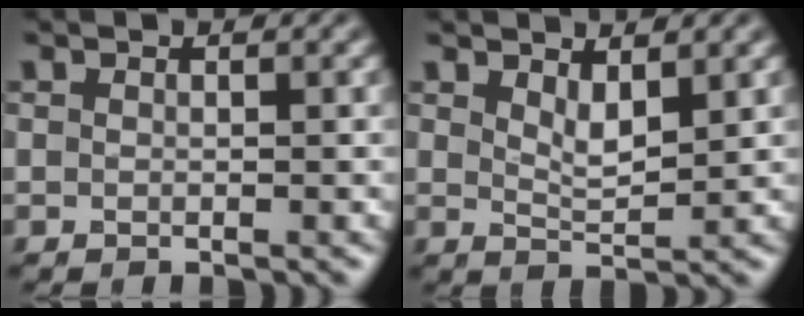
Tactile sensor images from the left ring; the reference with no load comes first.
{"total": 2.3, "force": [1.4, 0.7, 1.7], "torque": [-0.031, -0.007, 0.028]}